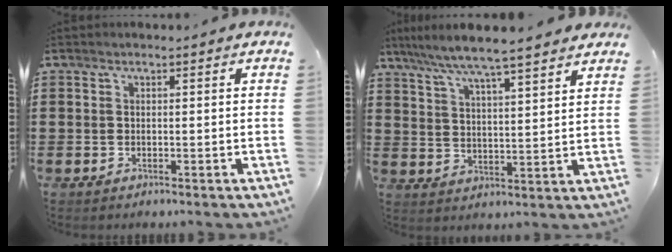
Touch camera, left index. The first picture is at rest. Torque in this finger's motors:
{"motor_torque": [2.14, 0.00, 0.72, 0.21]}